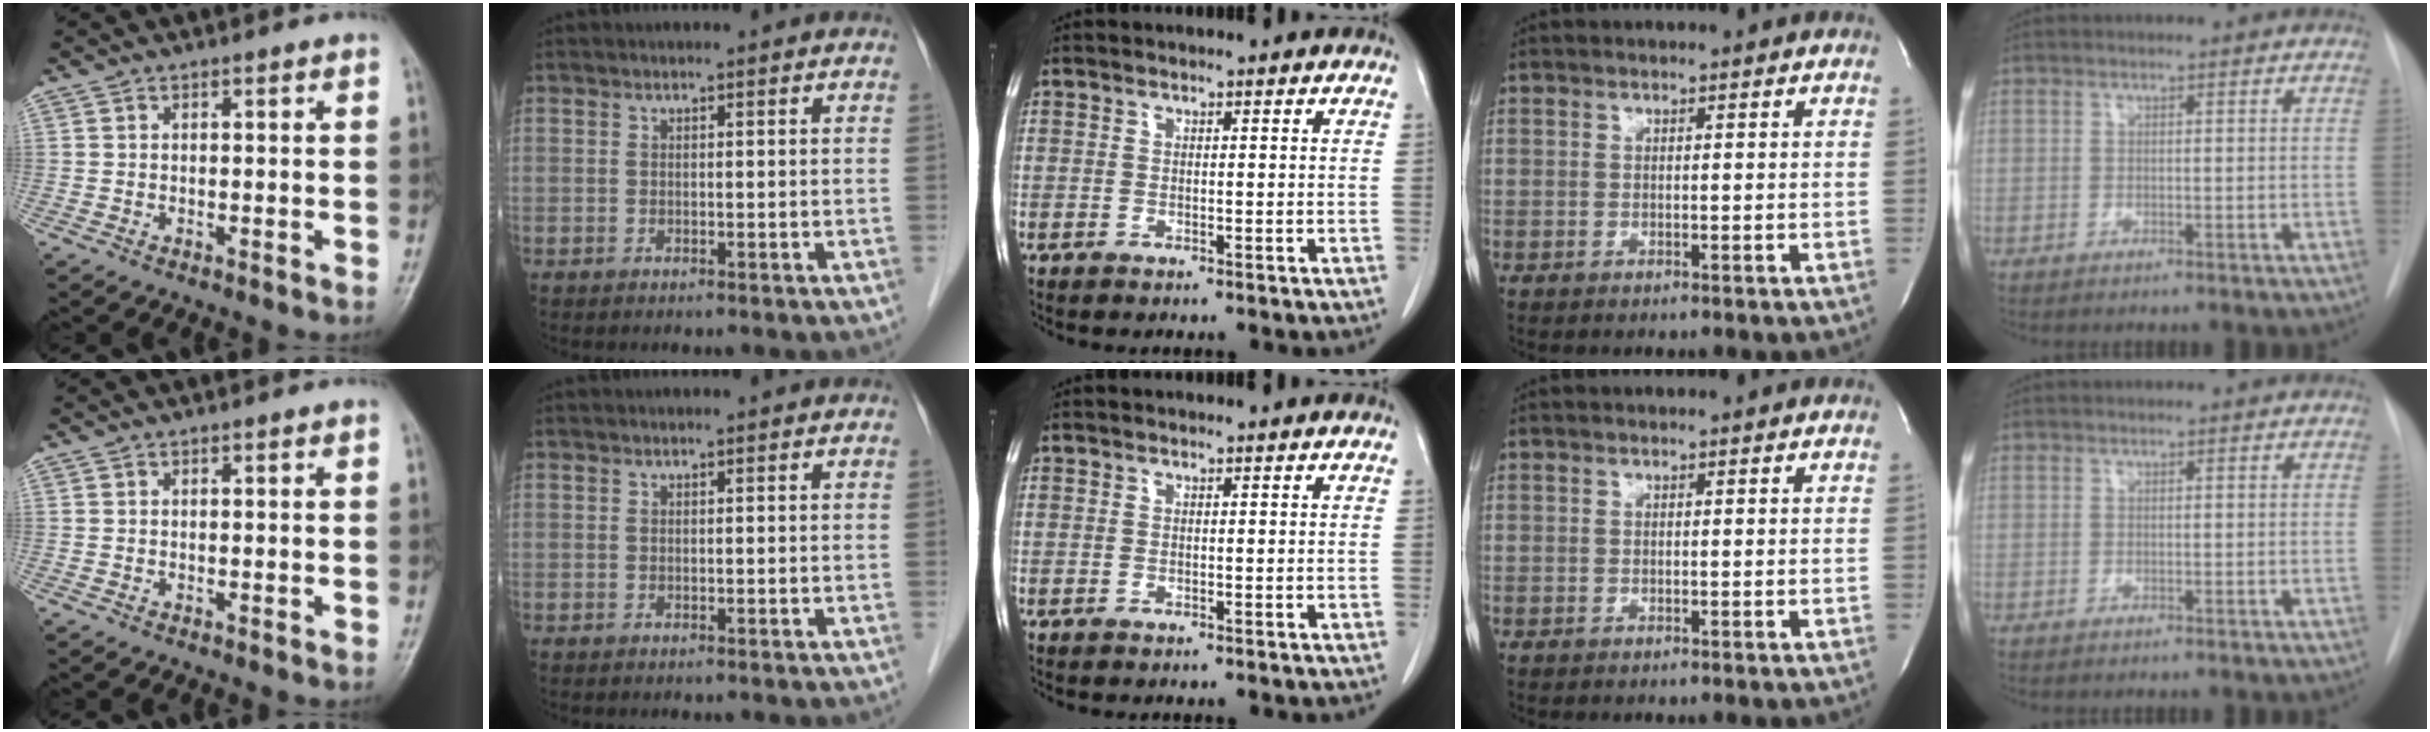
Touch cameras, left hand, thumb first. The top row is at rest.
{}